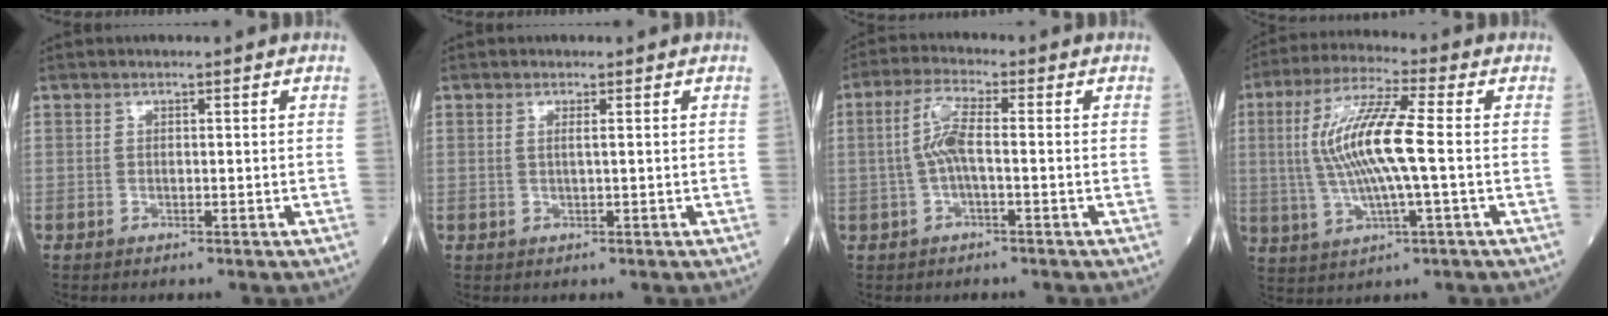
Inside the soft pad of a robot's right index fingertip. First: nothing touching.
{"total": 0.9, "force": [0.3, -0.1, 0.8], "torque": [-0.021, 0.000, 0.004]}
{"total": 5.2, "force": [-0.2, 1.0, 5.1], "torque": [-0.111, 0.011, -0.007]}
{"total": 12.1, "force": [0.3, 1.4, 12.0], "torque": [-0.249, 0.011, 0.005]}